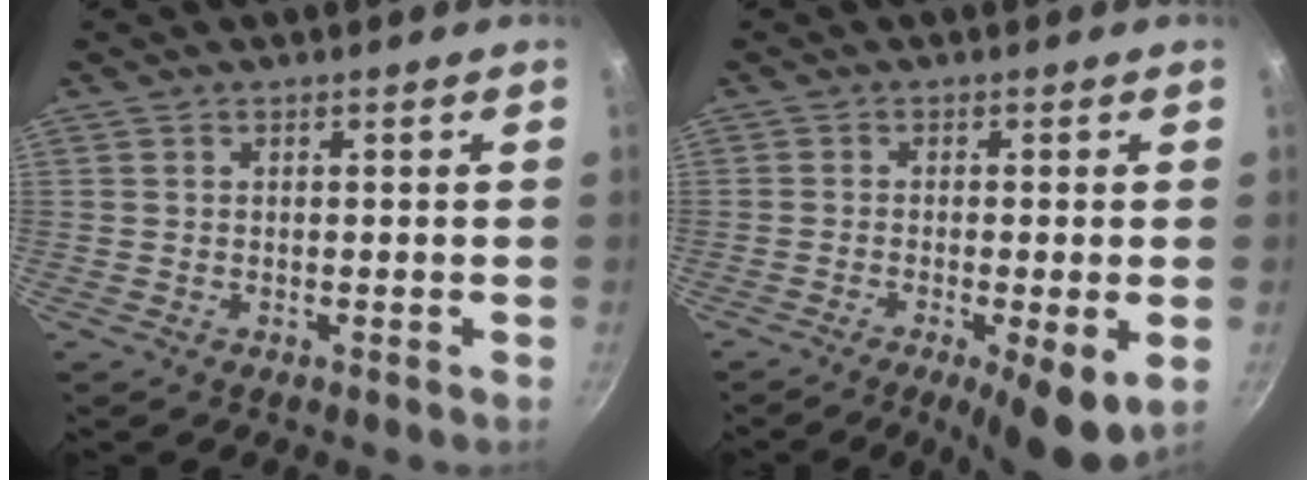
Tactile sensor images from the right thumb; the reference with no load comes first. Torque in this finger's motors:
{"motor_torque": [1.20, 0.90, -0.01, -0.14, 0.07]}